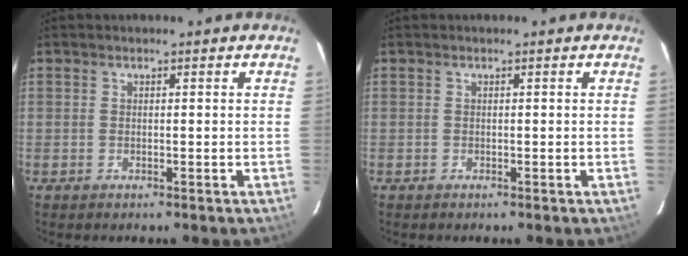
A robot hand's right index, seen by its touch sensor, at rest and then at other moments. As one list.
[{"total": 0.0}]